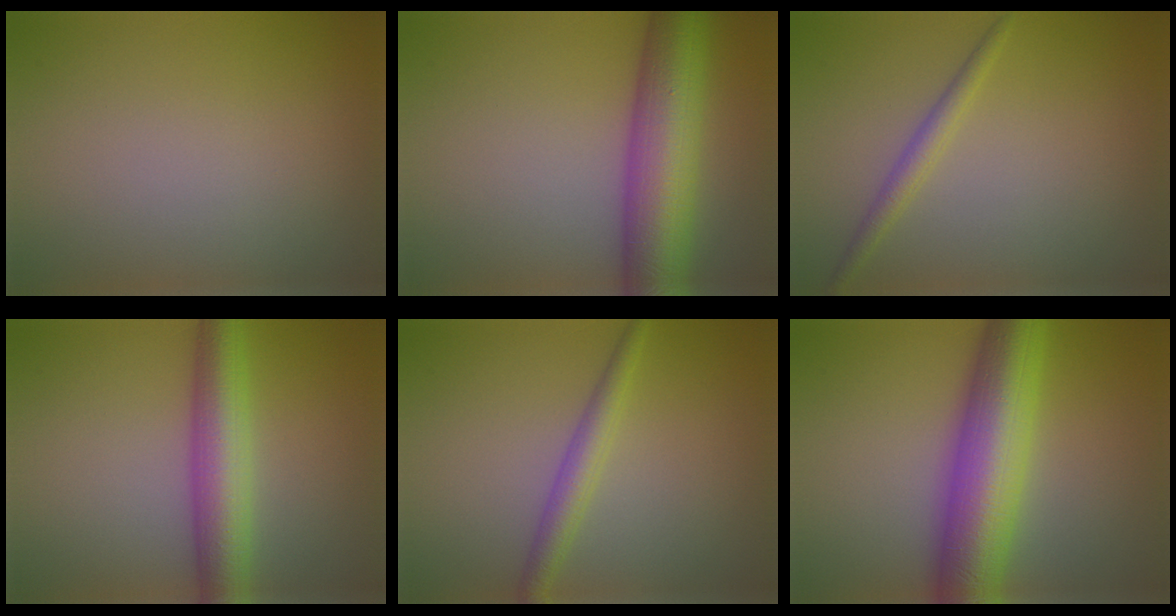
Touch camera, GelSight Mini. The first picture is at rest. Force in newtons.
{"total": 9.7, "press": 9.7, "slide": 0.3}
{"total": 1.8, "press": 1.8, "slide": 0.0}
{"total": 6.0, "press": 6.0, "slide": 0.1}
{"total": 2.5, "press": 2.5, "slide": 0.1}
{"total": 10.4, "press": 10.4, "slide": 0.1}